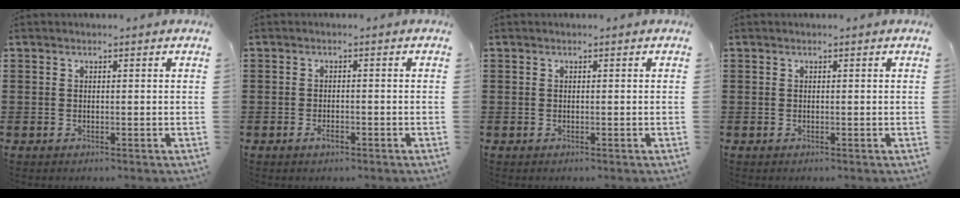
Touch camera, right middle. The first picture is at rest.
{"total": 1.4, "force": [-0.8, 0.5, 1.0], "torque": [-0.029, -0.005, -0.017]}
{"total": 0.0}
{"total": 0.0}